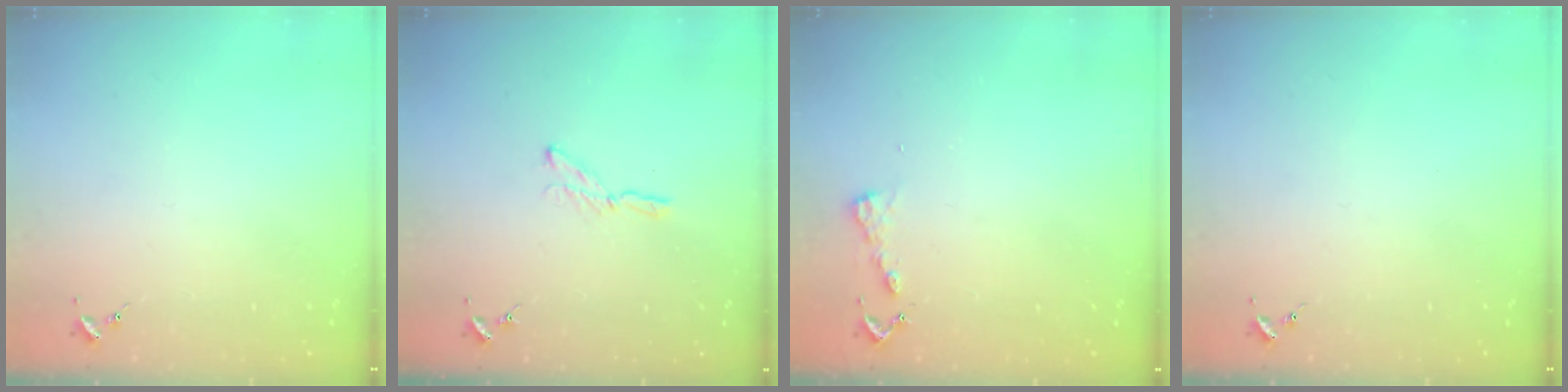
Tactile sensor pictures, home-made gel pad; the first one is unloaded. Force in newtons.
{"total": 3.9, "press": 3.8, "slide": 0.4}
{"total": 4.6, "press": 4.6, "slide": 0.4}
{"total": 0.0}